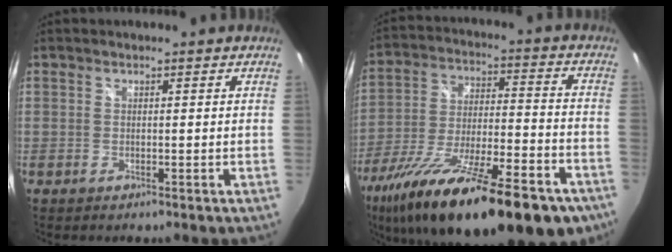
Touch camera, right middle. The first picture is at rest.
{"total": 31.0, "force": [-21.1, 9.0, 20.9], "torque": [-0.364, -0.067, -0.313]}